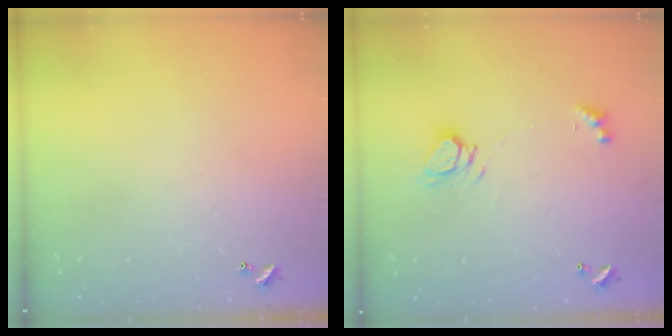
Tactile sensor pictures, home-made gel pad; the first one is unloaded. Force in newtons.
{"total": 6.6, "press": 6.6, "slide": 0.9}